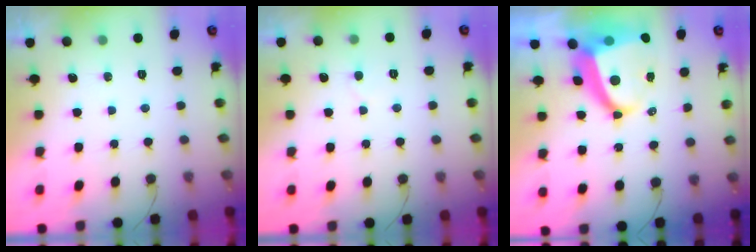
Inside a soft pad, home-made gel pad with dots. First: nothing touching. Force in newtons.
{"total": 4.1, "press": 4.0, "slide": 0.4}
{"total": 10.3, "press": 10.3, "slide": 1.2}